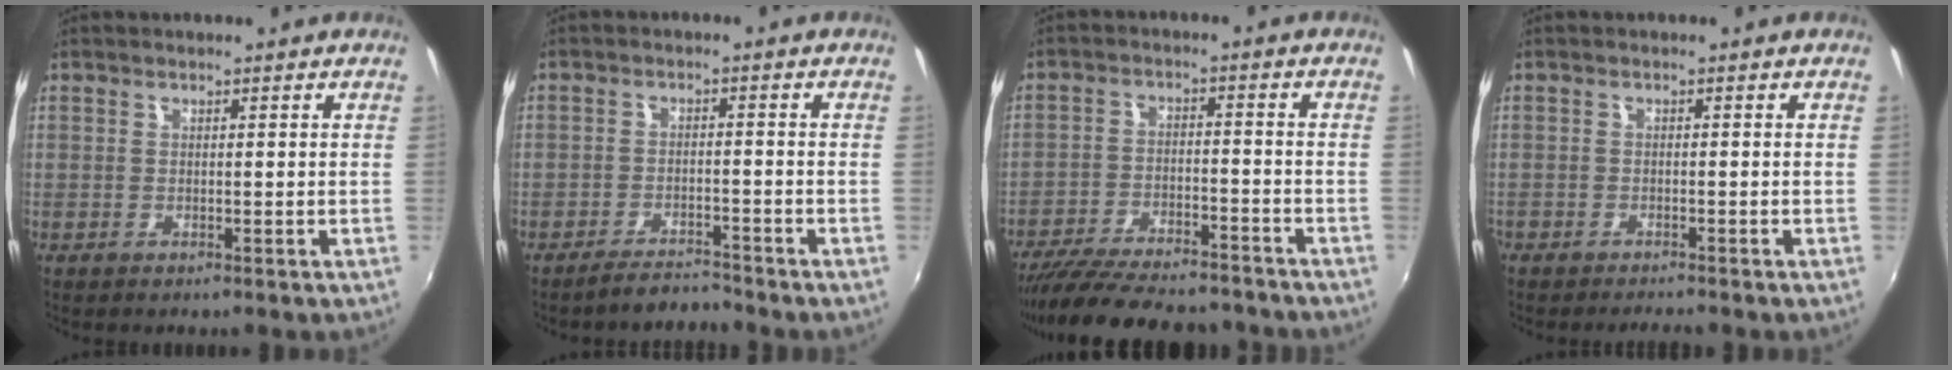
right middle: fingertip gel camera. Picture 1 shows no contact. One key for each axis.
{"total": 4.3, "fx": -4.1, "fy": 0.7, "fz": 0.9, "tx": -0.033, "ty": 0.002, "tz": -0.068}
{"total": 19.7, "fx": -17.1, "fy": 5.2, "fz": 8.4, "tx": -0.173, "ty": -0.026, "tz": -0.249}
{"total": 2.7, "fx": -2.5, "fy": 0.5, "fz": 0.8, "tx": -0.034, "ty": -0.009, "tz": -0.045}